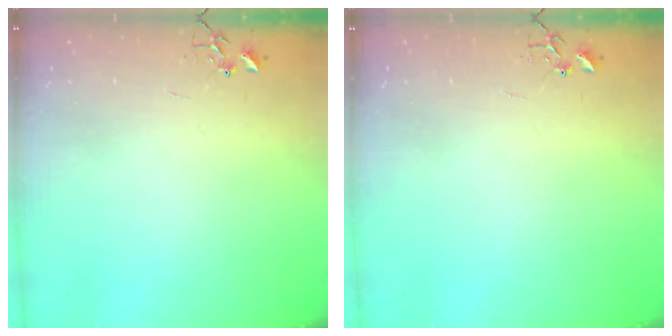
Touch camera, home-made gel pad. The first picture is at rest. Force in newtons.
{"total": 0.0}